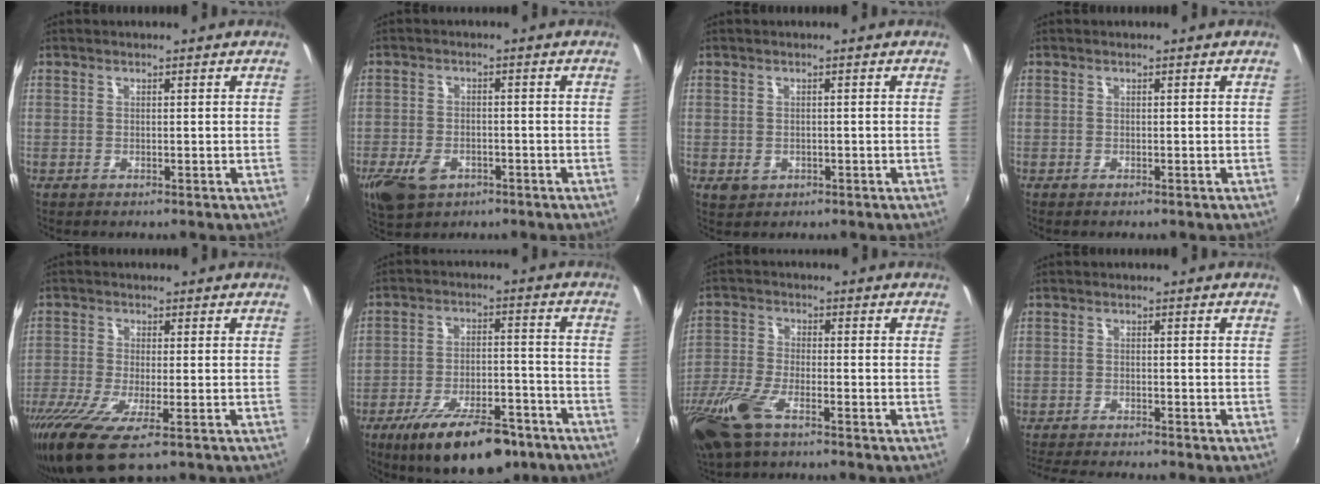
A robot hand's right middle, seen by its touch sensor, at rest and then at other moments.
{"total": 8.0, "force": [-4.2, 5.1, 4.5], "torque": [-0.115, -0.015, -0.073]}
{"total": 2.3, "force": [-0.6, 2.0, 1.0], "torque": [-0.017, -0.003, -0.008]}
{"total": 0.0}
{"total": 10.5, "force": [-6.4, 2.4, 8.0], "torque": [-0.181, -0.048, -0.120]}
{"total": 17.9, "force": [-12.4, 6.4, 11.1], "torque": [-0.193, -0.019, -0.182]}
{"total": 11.7, "force": [-7.4, 3.8, 8.2], "torque": [-0.198, -0.029, -0.152]}
{"total": 7.6, "force": [-7.1, 0.0, 2.8], "torque": [-0.073, -0.021, -0.118]}